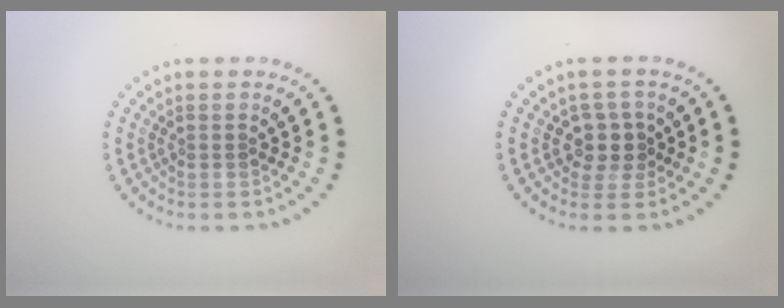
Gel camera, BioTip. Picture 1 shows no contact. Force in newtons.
{"total": 2.5, "press": 2.2, "slide": 1.2}